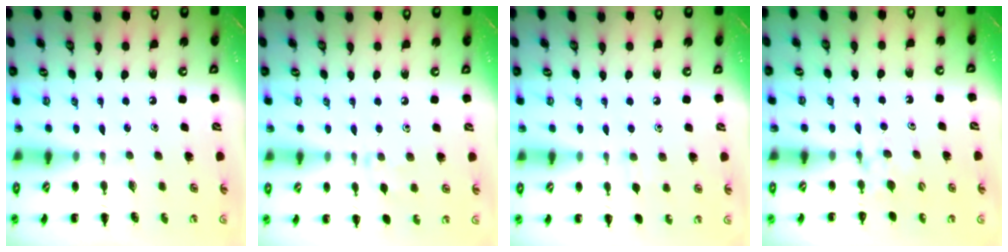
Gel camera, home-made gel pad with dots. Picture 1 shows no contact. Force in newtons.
{"total": 6.0, "press": 5.7, "slide": 2.0}
{"total": 4.3, "press": 3.9, "slide": 1.7}
{"total": 5.2, "press": 4.9, "slide": 1.4}